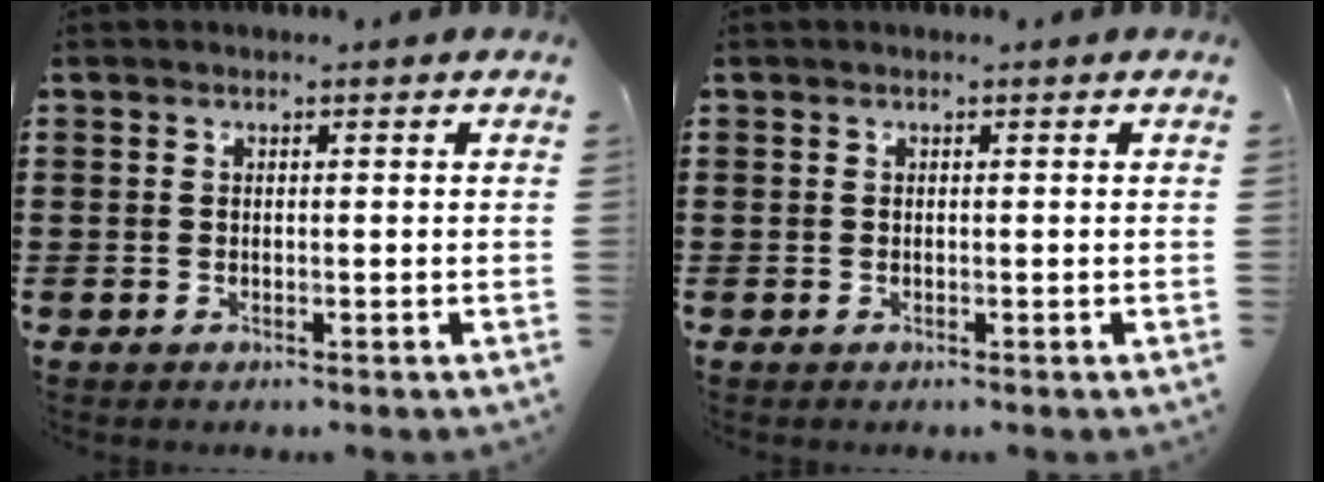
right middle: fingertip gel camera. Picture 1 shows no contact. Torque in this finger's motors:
{"motor_torque": [0.03, -0.03, -0.01, 0.00]}